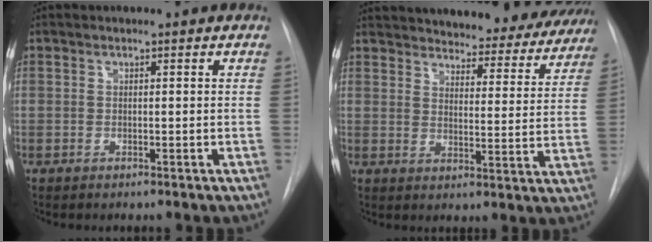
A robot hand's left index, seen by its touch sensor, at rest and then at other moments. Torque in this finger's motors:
{"motor_torque": [0.68, -0.92, 0.33, 0.11]}